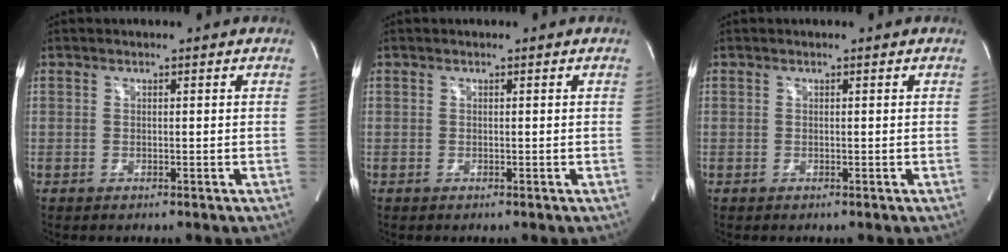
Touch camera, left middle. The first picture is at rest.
{"total": 0.0}
{"total": 0.0}